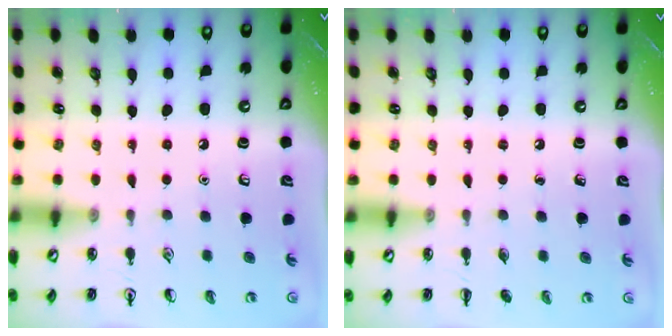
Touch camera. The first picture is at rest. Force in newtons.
{"total": 0.0}